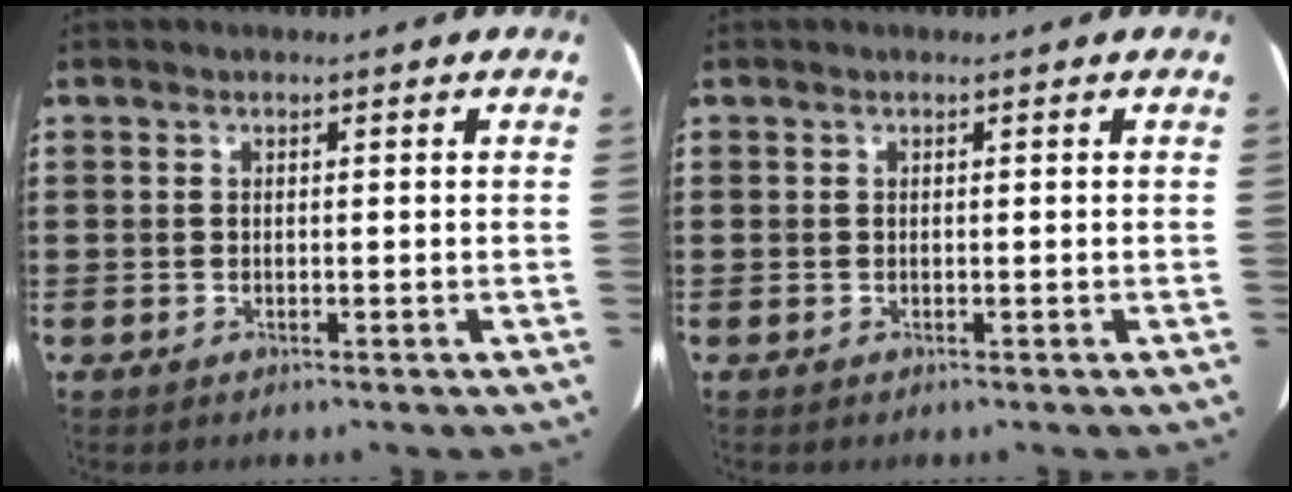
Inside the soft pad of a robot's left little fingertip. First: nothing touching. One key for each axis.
{"total": 0.0}